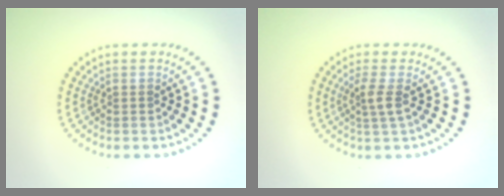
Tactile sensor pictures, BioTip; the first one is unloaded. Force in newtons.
{"total": 1.8, "press": 1.4, "slide": 1.2}